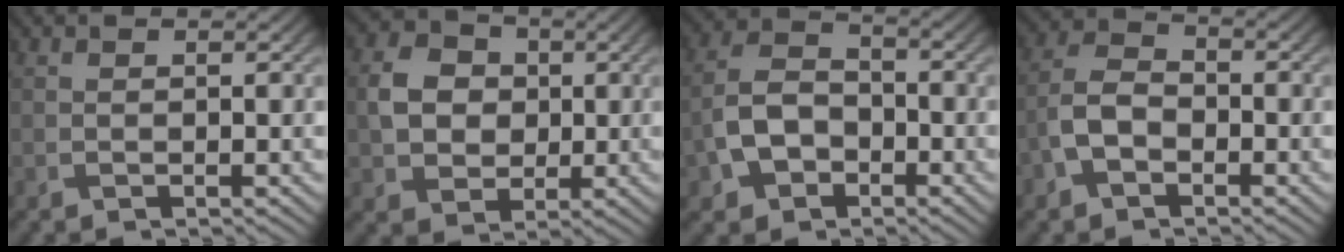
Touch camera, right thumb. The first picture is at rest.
{"total": 6.2, "force": [0.5, 5.3, 3.1], "torque": [-0.071, 0.007, -0.002]}
{"total": 6.9, "force": [-2.7, 4.8, 4.2], "torque": [-0.094, 0.000, -0.058]}
{"total": 5.0, "force": [-2.1, 3.1, 3.3], "torque": [-0.070, 0.005, -0.052]}